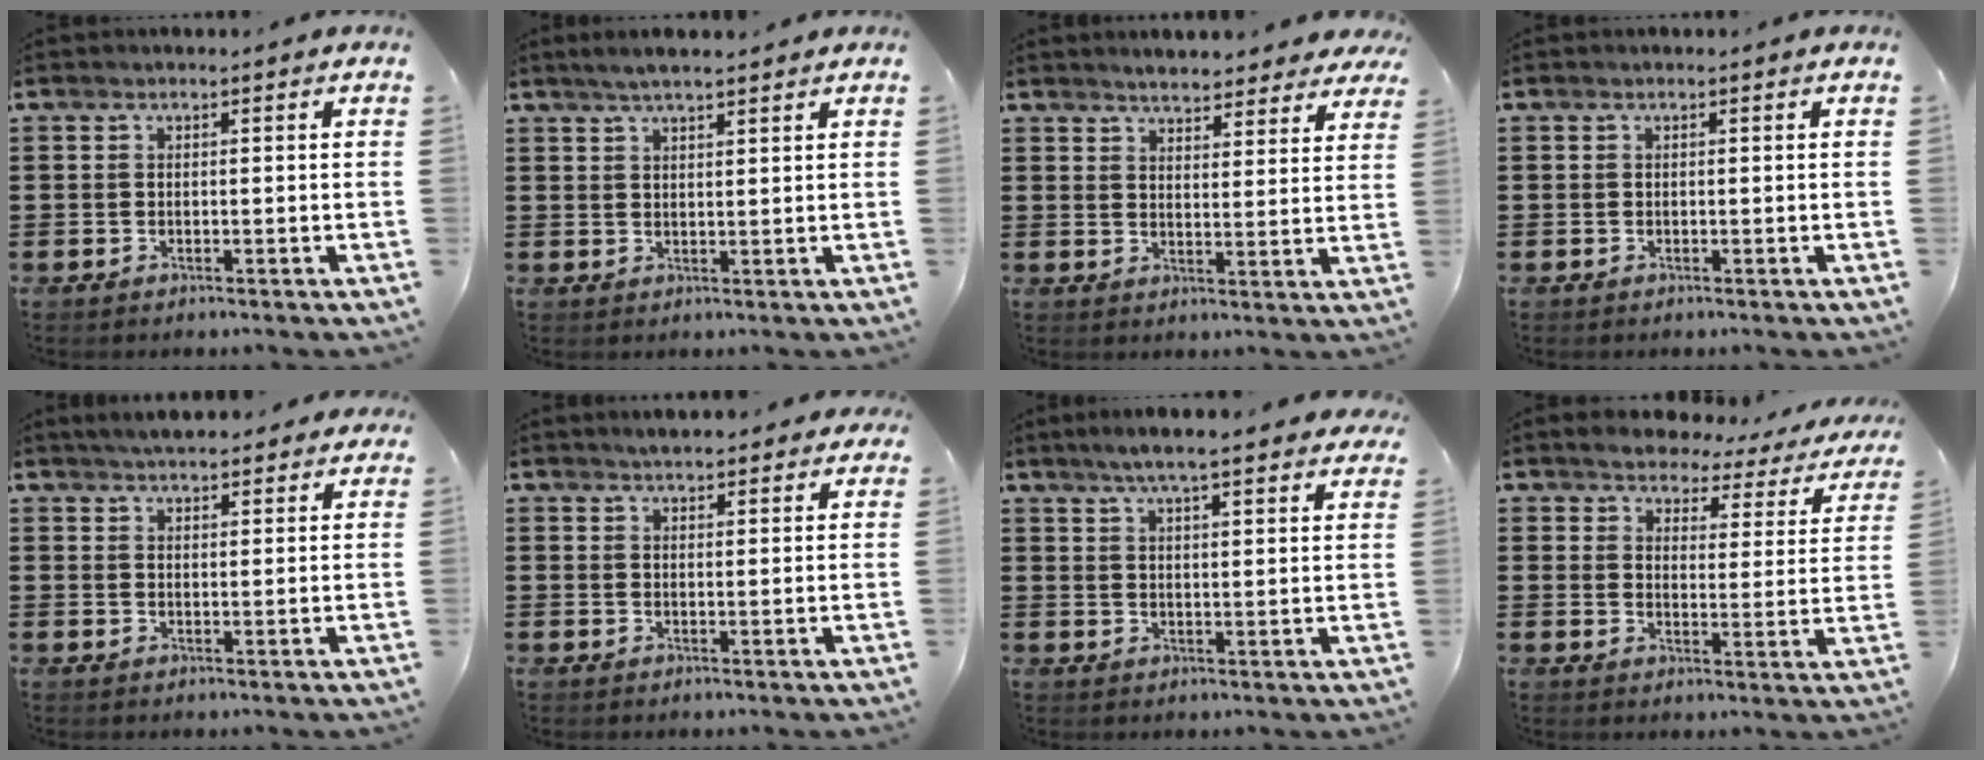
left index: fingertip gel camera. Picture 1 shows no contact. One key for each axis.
{"total": 2.9, "fx": 2.3, "fy": 0.4, "fz": 1.7, "tx": -0.036, "ty": 0.005, "tz": 0.042}
{"total": 4.3, "fx": 4.2, "fy": 0.4, "fz": 0.7, "tx": -0.030, "ty": -0.014, "tz": 0.077}
{"total": 0.0}
{"total": 3.9, "fx": 3.7, "fy": 0.6, "fz": 0.9, "tx": -0.026, "ty": -0.003, "tz": 0.070}
{"total": 2.8, "fx": 2.7, "fy": 0.4, "fz": 0.6, "tx": -0.018, "ty": -0.001, "tz": 0.051}
{"total": 5.4, "fx": 4.7, "fy": 0.3, "fz": 2.7, "tx": -0.066, "ty": -0.011, "tz": 0.081}
{"total": 3.4, "fx": 3.4, "fy": 0.4, "fz": 0.2, "tx": -0.028, "ty": -0.025, "tz": 0.053}